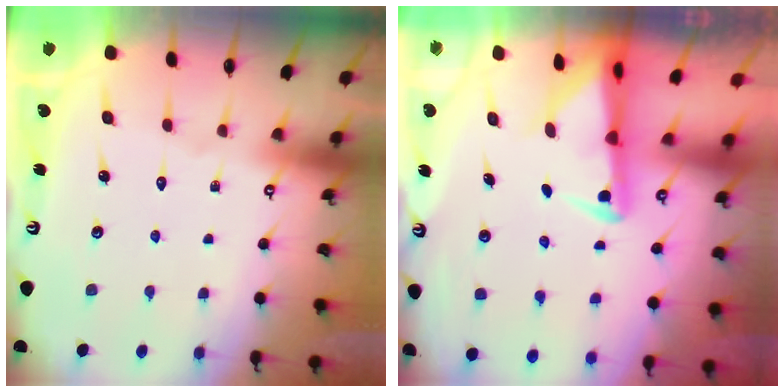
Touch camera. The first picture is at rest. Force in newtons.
{"total": 2.9, "press": 2.9, "slide": 0.6}